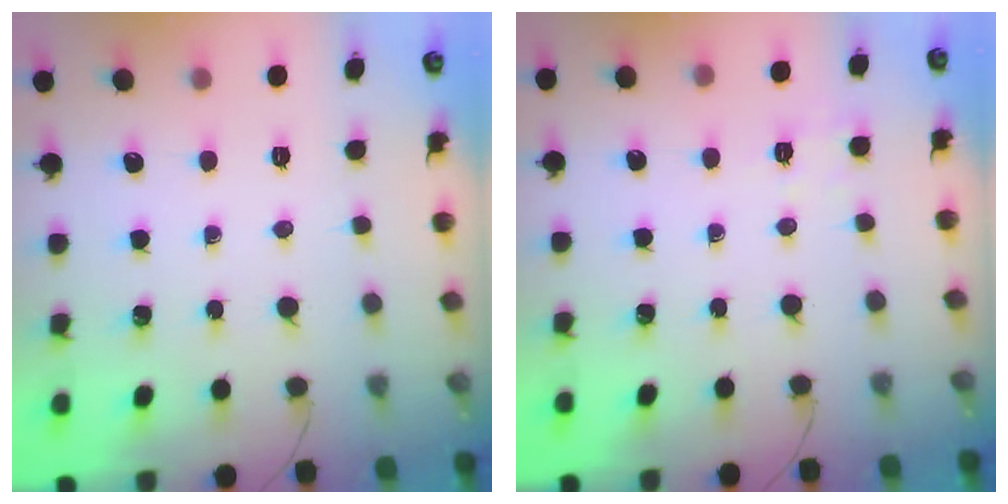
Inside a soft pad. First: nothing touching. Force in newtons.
{"total": 3.0, "press": 2.5, "slide": 1.8}